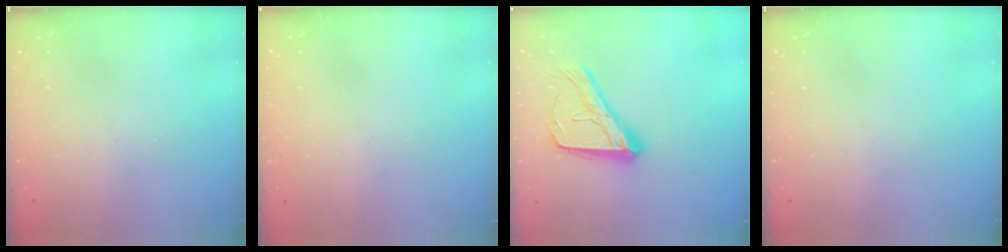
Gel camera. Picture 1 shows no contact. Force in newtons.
{"total": 1.6, "press": 1.6, "slide": 0.1}
{"total": 17.3, "press": 17.2, "slide": 1.0}
{"total": 0.0}